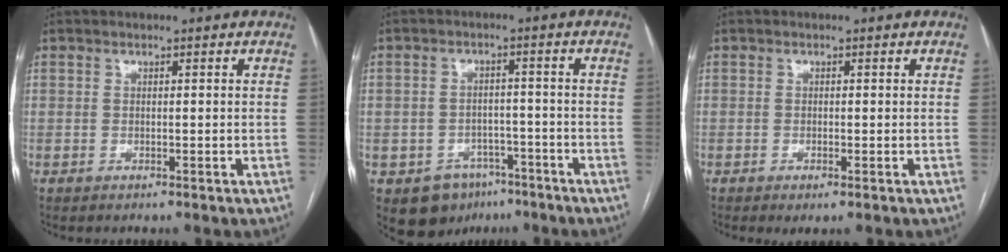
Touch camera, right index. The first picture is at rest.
{"total": 7.3, "force": [-4.4, 5.6, 1.9], "torque": [-0.025, 0.014, -0.055]}
{"total": 1.3, "force": [-0.6, 0.2, 1.1], "torque": [-0.016, -0.002, -0.008]}